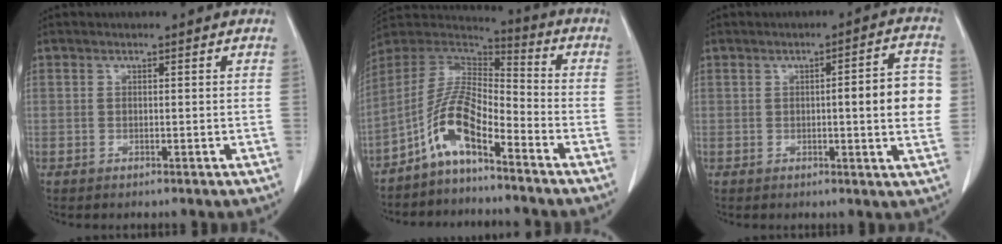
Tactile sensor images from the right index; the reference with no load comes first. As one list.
[{"total": 9.9, "force": [-6.1, 2.3, 7.4], "torque": [-0.156, 0.020, -0.120]}, {"total": 8.1, "force": [0.0, 1.3, 8.0], "torque": [-0.094, 0.014, -0.004]}]